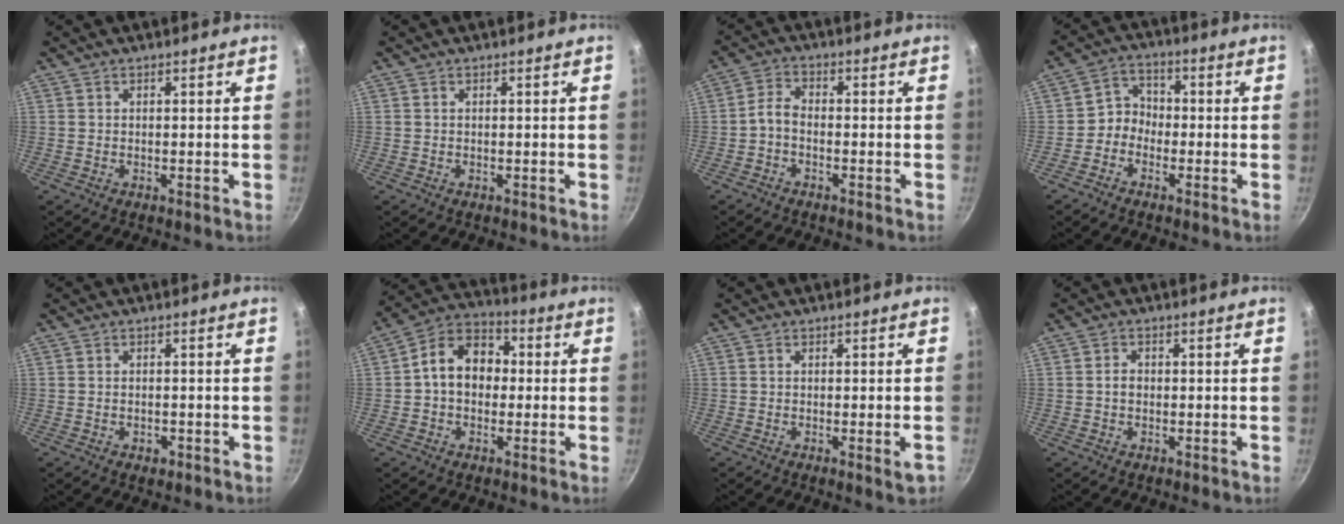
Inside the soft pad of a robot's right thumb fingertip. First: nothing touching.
{"total": 0.0}
{"total": 3.1, "force": [-1.6, 1.5, 2.3], "torque": [-0.056, 0.021, -0.041]}
{"total": 4.3, "force": [-1.8, 3.6, 1.6], "torque": [-0.003, 0.029, -0.046]}
{"total": 1.6, "force": [-0.7, 1.1, 1.0], "torque": [-0.013, 0.002, -0.010]}
{"total": 11.3, "force": [0.3, 8.6, 7.3], "torque": [-0.080, 0.033, -0.017]}
{"total": 2.2, "force": [-0.7, 0.3, 2.1], "torque": [-0.033, -0.006, -0.011]}
{"total": 1.7, "force": [-0.2, 1.3, 1.1], "torque": [-0.014, 0.009, -0.004]}